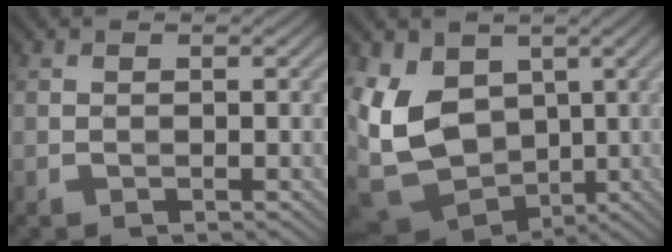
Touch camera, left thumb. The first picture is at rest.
{"total": 11.4, "force": [0.3, 8.8, 7.3], "torque": [-0.199, -0.013, -0.001]}